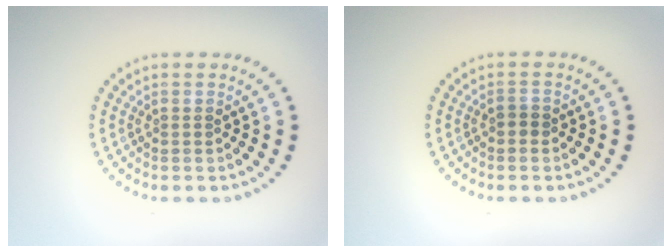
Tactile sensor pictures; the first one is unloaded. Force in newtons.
{"total": 0.7, "press": 0.7, "slide": 0.3}